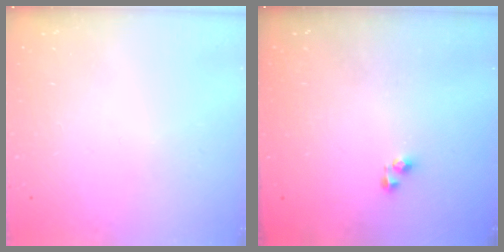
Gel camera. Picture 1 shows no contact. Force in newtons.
{"total": 3.7, "press": 3.7, "slide": 0.2}